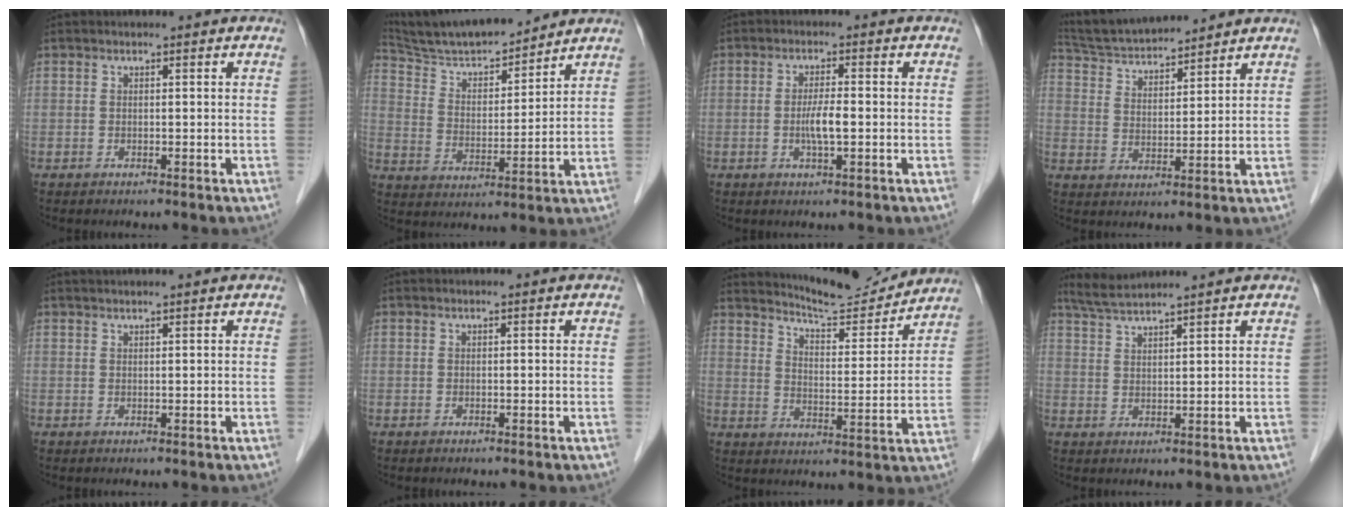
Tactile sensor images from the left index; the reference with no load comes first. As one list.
[{"total": 13.9, "force": [13.1, 1.6, 4.6], "torque": [-0.088, 0.005, 0.230]}, {"total": 3.6, "force": [-0.8, 0.4, 3.5], "torque": [-0.070, -0.005, -0.015]}, {"total": 11.6, "force": [11.0, 1.2, 3.6], "torque": [-0.073, 0.020, 0.198]}, {"total": 3.0, "force": [2.6, -0.3, 1.4], "torque": [-0.014, 0.025, 0.040]}, {"total": 0.0}, {"total": 12.1, "force": [11.8, 0.8, 2.5], "torque": [-0.043, -0.010, 0.171]}, {"total": 5.1, "force": [4.7, -0.9, 1.8], "torque": [-0.037, 0.022, 0.092]}]